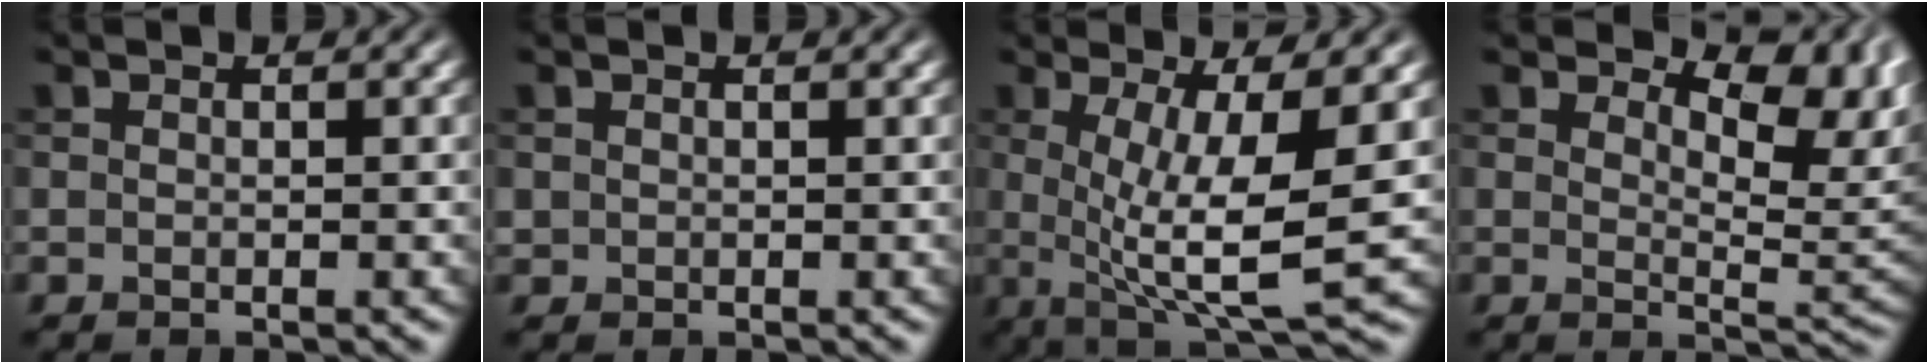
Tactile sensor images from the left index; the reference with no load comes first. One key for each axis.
{"total": 0.6, "fx": 0.4, "fy": 0.5, "fz": -0.1, "tx": 0.004, "ty": -0.001, "tz": 0.007}
{"total": 8.9, "fx": -0.1, "fy": 2.1, "fz": 8.7, "tx": -0.147, "ty": -0.011, "tz": 0.002}
{"total": 7.2, "fx": 3.6, "fy": 3.0, "fz": 5.4, "tx": -0.071, "ty": -0.006, "tz": 0.055}